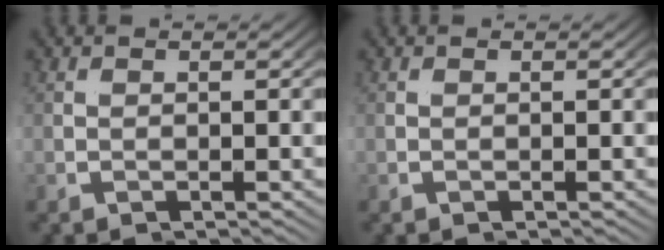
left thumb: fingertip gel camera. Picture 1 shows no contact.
{"total": 0.0}